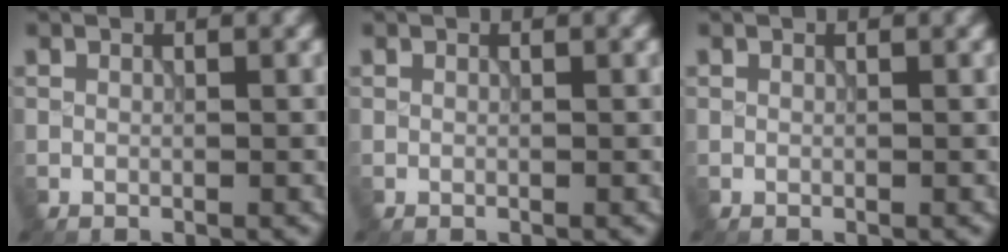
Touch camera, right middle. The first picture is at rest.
{"total": 0.0}
{"total": 0.0}